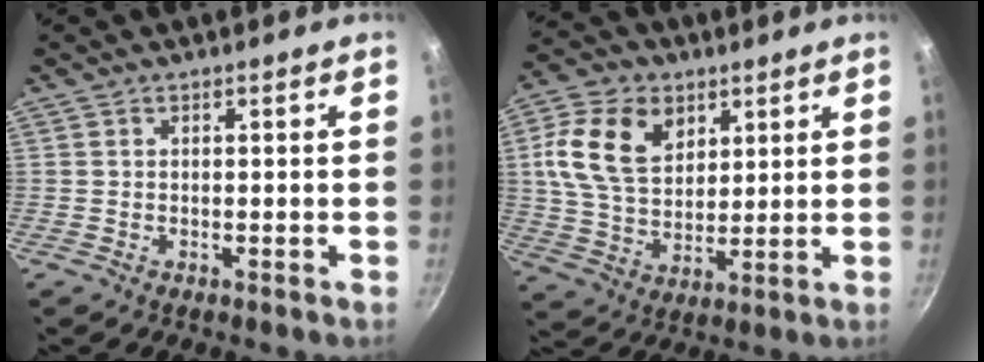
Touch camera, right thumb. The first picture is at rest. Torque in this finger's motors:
{"motor_torque": [-0.84, 1.16, 0.27, -0.07, 0.10]}